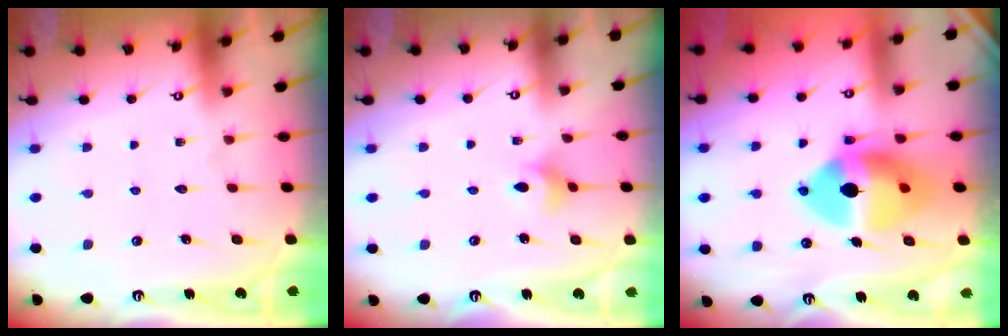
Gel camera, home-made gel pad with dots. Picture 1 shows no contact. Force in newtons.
{"total": 4.7, "press": 4.6, "slide": 0.6}
{"total": 17.2, "press": 17.1, "slide": 2.3}